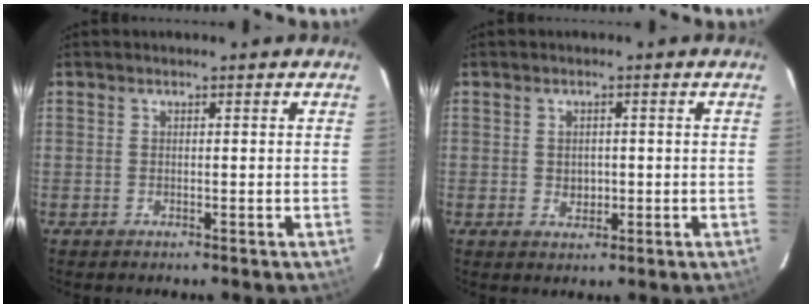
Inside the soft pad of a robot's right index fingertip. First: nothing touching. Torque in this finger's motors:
{"motor_torque": [-0.11, -0.03, -0.01, 0.00]}